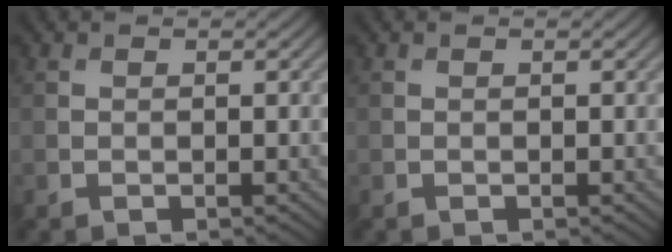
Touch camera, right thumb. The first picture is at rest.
{"total": 0.0}